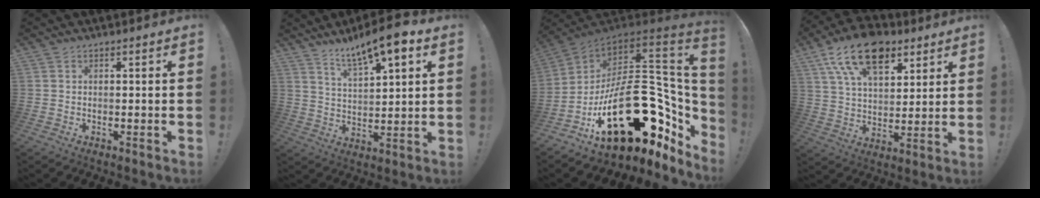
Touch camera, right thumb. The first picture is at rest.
{"total": 11.2, "force": [8.0, 2.4, 7.4], "torque": [-0.129, -0.043, 0.137]}
{"total": 35.2, "force": [-8.6, 18.8, 28.5], "torque": [-0.429, 0.008, -0.089]}
{"total": 18.0, "force": [10.2, 10.0, 10.9], "torque": [-0.179, -0.053, 0.186]}